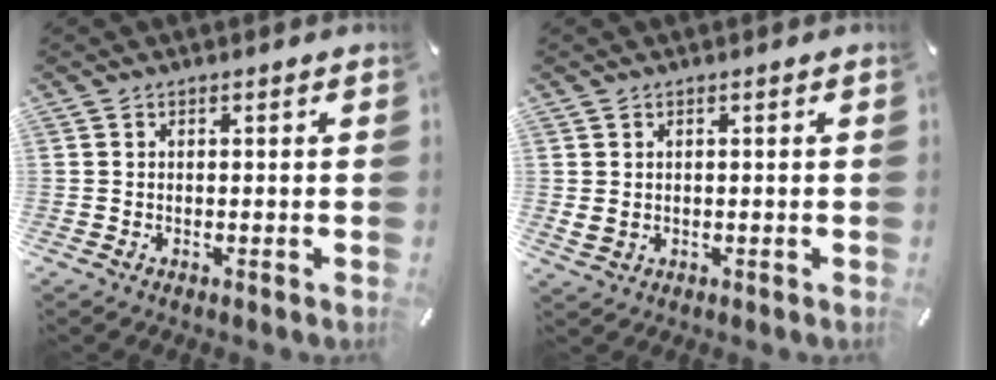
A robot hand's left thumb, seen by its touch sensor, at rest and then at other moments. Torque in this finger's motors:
{"motor_torque": [-0.07, -0.15, 0.13, -0.12, 0.06]}